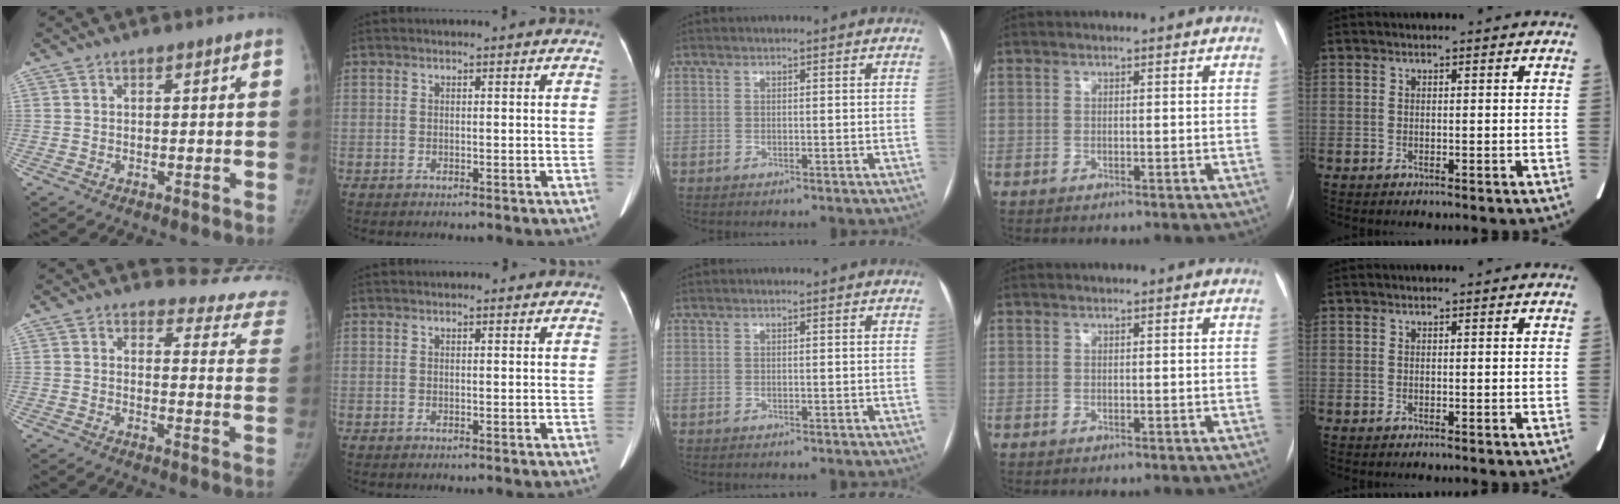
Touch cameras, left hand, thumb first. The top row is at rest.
{"thumb": {"total": 16.9, "force": [16.1, 5.0, 0.5], "torque": [0.058, -0.143, 0.142]}, "index": {"total": 1.6, "force": [1.4, 0.3, 0.7], "torque": [-0.008, 0.023, 0.021]}}